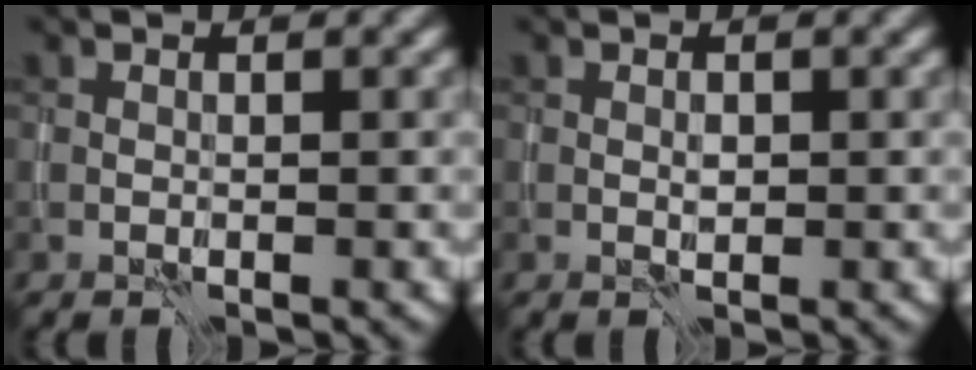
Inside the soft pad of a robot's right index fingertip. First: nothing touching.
{"total": 0.6, "force": [0.0, 0.4, 0.4], "torque": [-0.008, -0.001, 0.002]}